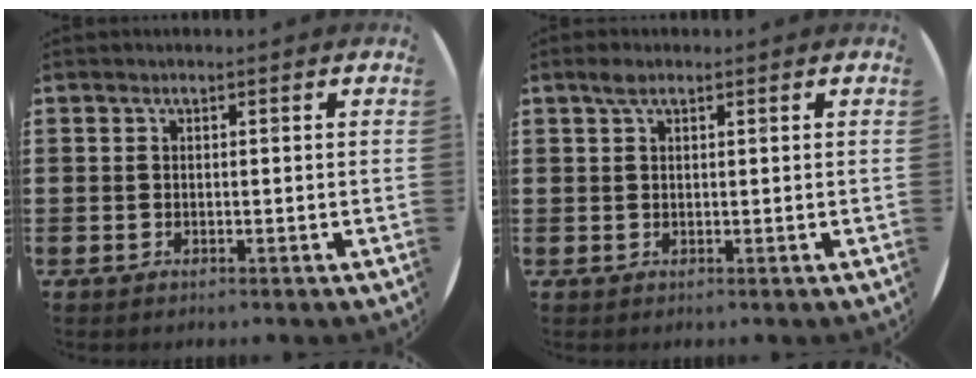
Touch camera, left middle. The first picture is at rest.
{"total": 1.5, "force": [1.0, 0.6, 0.9], "torque": [-0.021, 0.005, 0.018]}